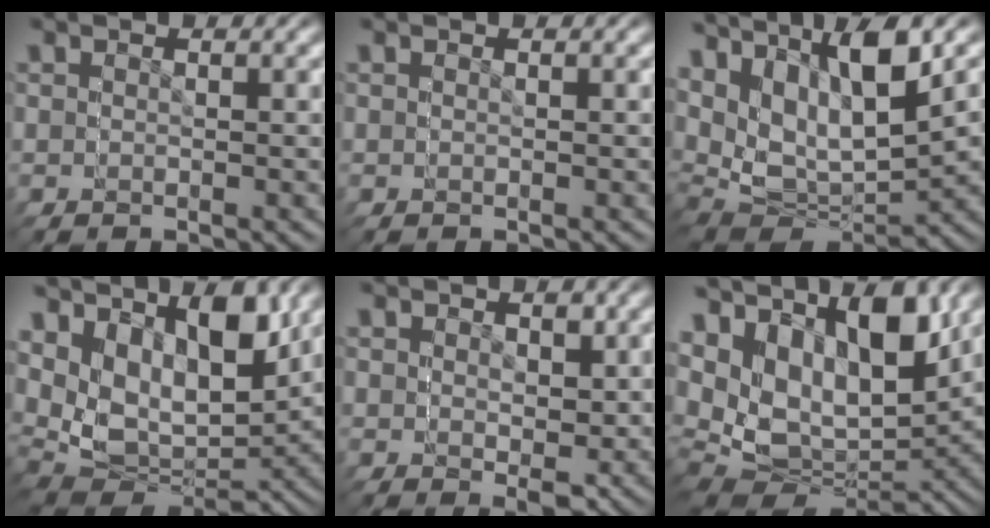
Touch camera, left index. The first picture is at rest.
{"total": 0.0}
{"total": 5.5, "force": [2.1, 4.3, 2.7], "torque": [-0.101, -0.006, 0.039]}
{"total": 7.8, "force": [2.7, 6.1, 4.1], "torque": [-0.107, -0.013, 0.051]}
{"total": 2.4, "force": [1.0, 0.3, -2.2], "torque": [0.036, 0.001, 0.011]}
{"total": 11.1, "force": [2.2, 8.6, 6.8], "torque": [-0.155, -0.024, 0.048]}